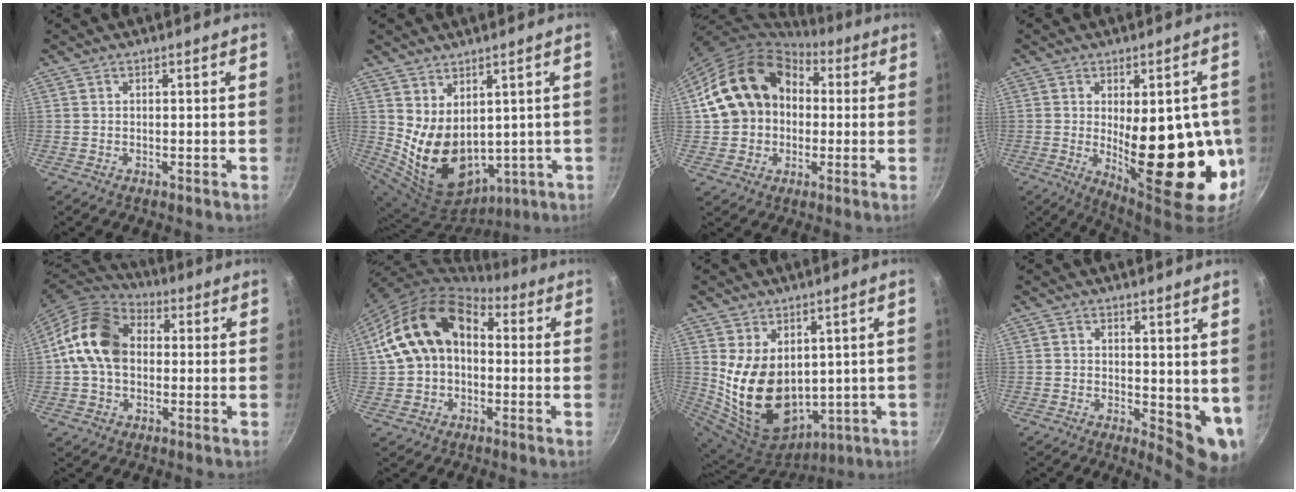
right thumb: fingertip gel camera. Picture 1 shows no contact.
{"total": 13.2, "force": [2.6, 9.2, 9.1], "torque": [-0.137, -0.036, 0.081]}
{"total": 17.7, "force": [2.6, 14.3, 10.1], "torque": [-0.155, 0.039, 0.042]}
{"total": 23.0, "force": [-2.2, 9.2, 20.9], "torque": [-0.241, -0.019, -0.010]}
{"total": 14.9, "force": [0.8, 11.0, 10.0], "torque": [-0.153, 0.025, -0.002]}
{"total": 16.1, "force": [1.6, 11.6, 11.0], "torque": [-0.167, 0.043, 0.019]}
{"total": 17.1, "force": [2.1, 12.1, 12.0], "torque": [-0.200, -0.030, 0.072]}
{"total": 7.5, "force": [1.4, 3.5, 6.5], "torque": [-0.070, -0.021, 0.023]}